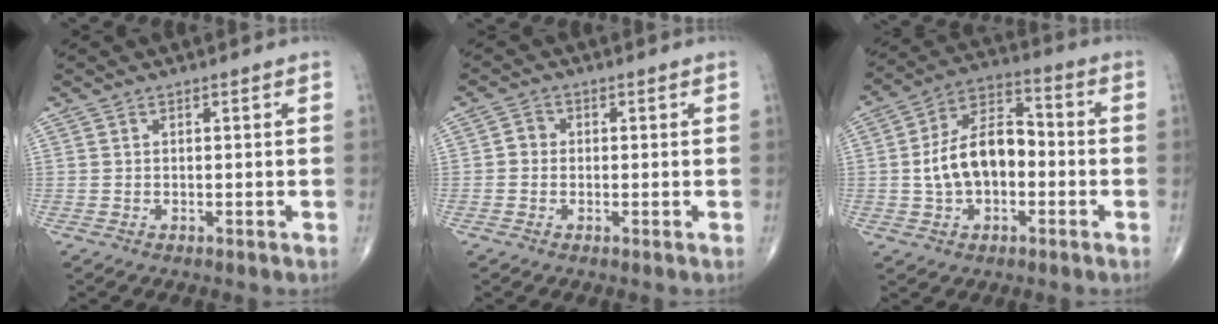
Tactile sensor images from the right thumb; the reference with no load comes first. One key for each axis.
{"total": 1.9, "fx": -0.2, "fy": 1.7, "fz": 0.8, "tx": 0.000, "ty": 0.006, "tz": -0.010}
{"total": 13.0, "fx": -1.4, "fy": 8.1, "fz": 10.1, "tx": -0.166, "ty": 0.039, "tz": -0.032}